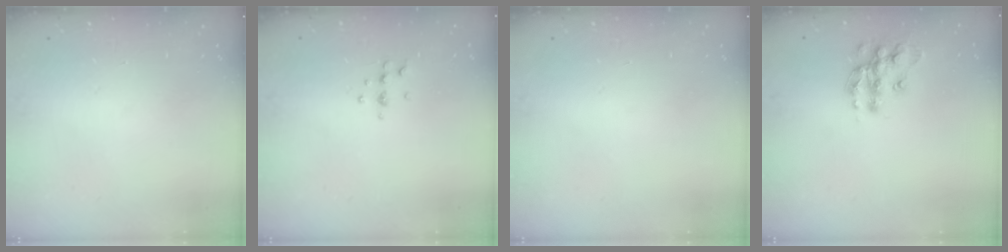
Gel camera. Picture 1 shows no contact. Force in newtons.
{"total": 5.2, "press": 5.0, "slide": 1.1}
{"total": 0.0}
{"total": 13.3, "press": 13.3, "slide": 0.9}